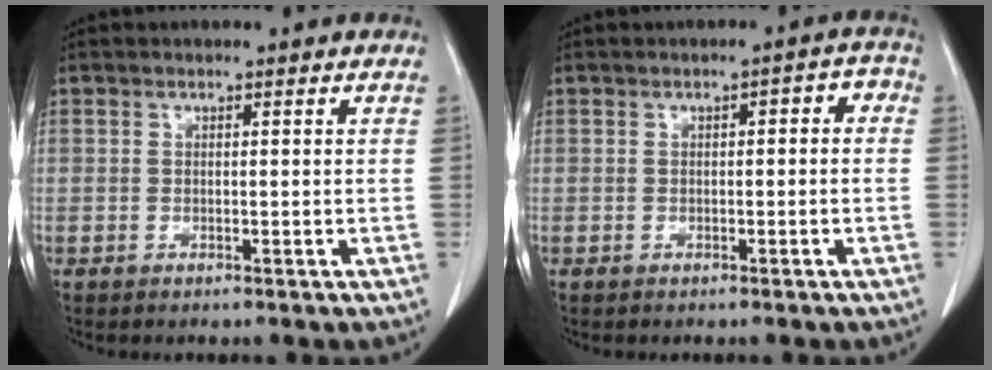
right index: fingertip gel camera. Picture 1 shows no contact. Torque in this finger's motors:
{"motor_torque": [0.23, -0.13, 0.11, 0.02]}